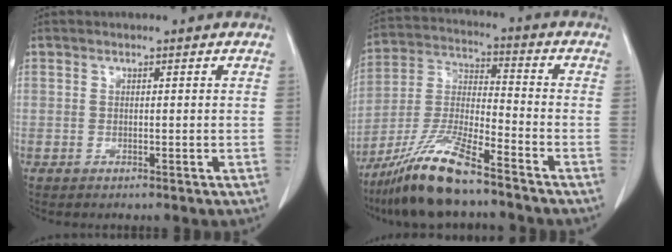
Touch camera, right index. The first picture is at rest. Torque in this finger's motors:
{"motor_torque": [1.09, -1.05, 0.28, 0.09]}